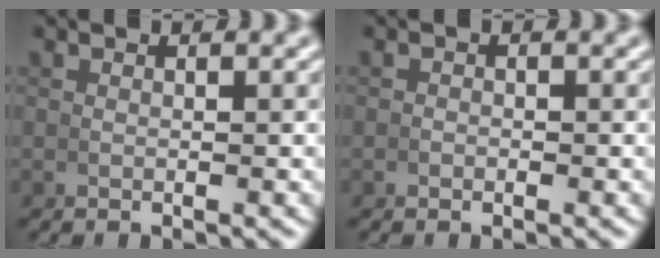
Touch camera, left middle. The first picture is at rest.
{"total": 0.0}